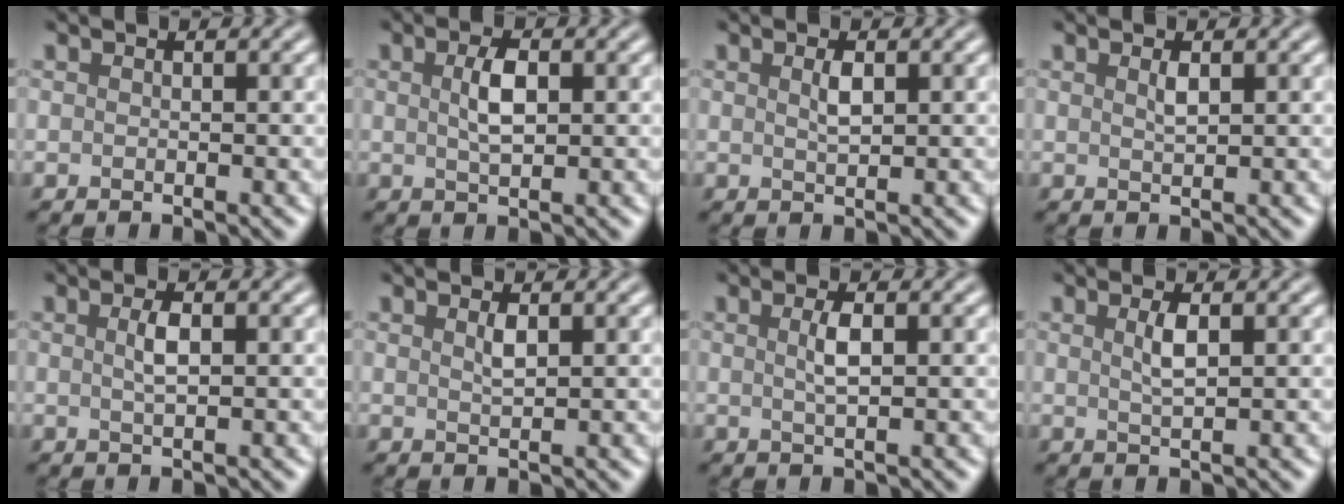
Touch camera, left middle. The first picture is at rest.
{"total": 2.7, "force": [0.6, 1.1, 2.4], "torque": [-0.050, 0.002, 0.011]}
{"total": 1.4, "force": [0.5, 0.5, 1.2], "torque": [-0.027, 0.000, 0.011]}
{"total": 1.0, "force": [0.5, 0.2, 0.8], "torque": [-0.018, -0.001, 0.011]}
{"total": 1.7, "force": [0.4, 0.5, 1.6], "torque": [-0.031, 0.002, 0.007]}
{"total": 1.1, "force": [0.6, 0.3, 0.9], "torque": [-0.021, -0.001, 0.011]}
{"total": 1.8, "force": [0.4, 0.4, 1.7], "torque": [-0.034, 0.003, 0.007]}
{"total": 1.8, "force": [0.6, 0.4, 1.6], "torque": [-0.033, 0.001, 0.012]}